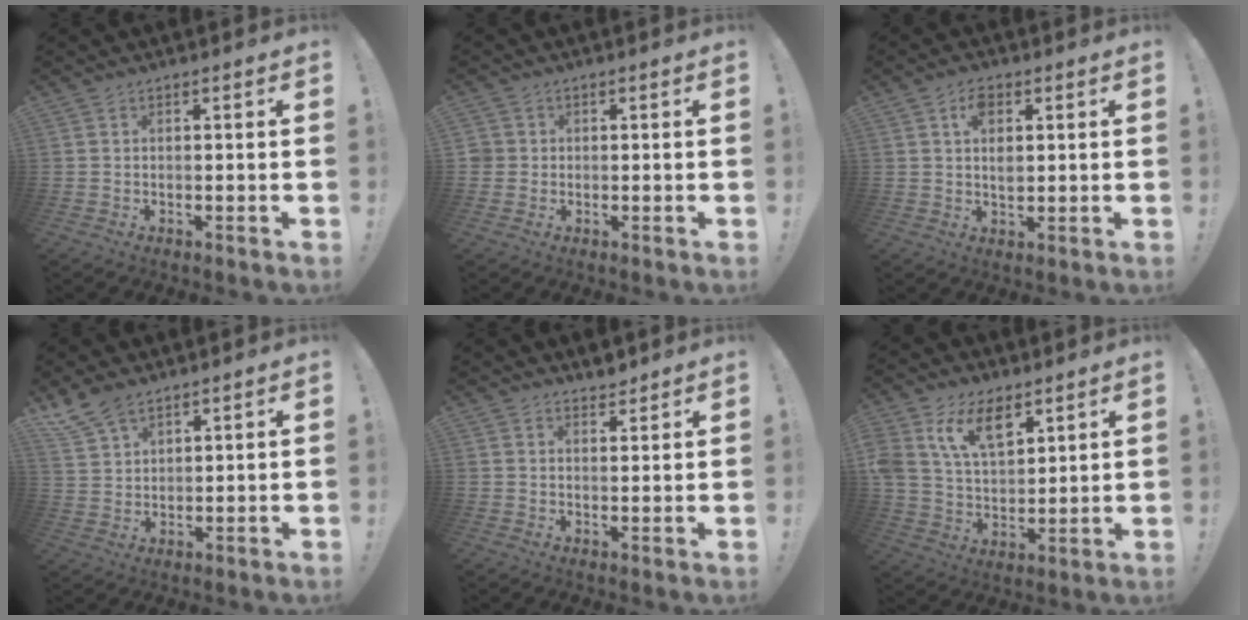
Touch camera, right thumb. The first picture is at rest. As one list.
[{"total": 2.0, "force": [0.1, 2.0, 0.4], "torque": [-0.006, 0.004, 0.002]}, {"total": 5.2, "force": [1.7, 2.9, 3.9], "torque": [-0.058, 0.000, 0.027]}, {"total": 8.1, "force": [6.4, 3.9, 3.2], "torque": [-0.067, -0.032, 0.127]}, {"total": 3.1, "force": [2.8, 1.1, 0.6], "torque": [0.011, -0.023, 0.049]}, {"total": 14.2, "force": [8.2, 8.1, 8.2], "torque": [-0.171, -0.038, 0.153]}]